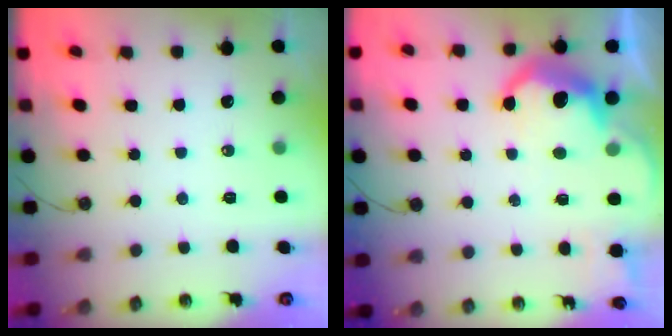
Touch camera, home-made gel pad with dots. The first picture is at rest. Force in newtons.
{"total": 10.7, "press": 10.6, "slide": 0.7}